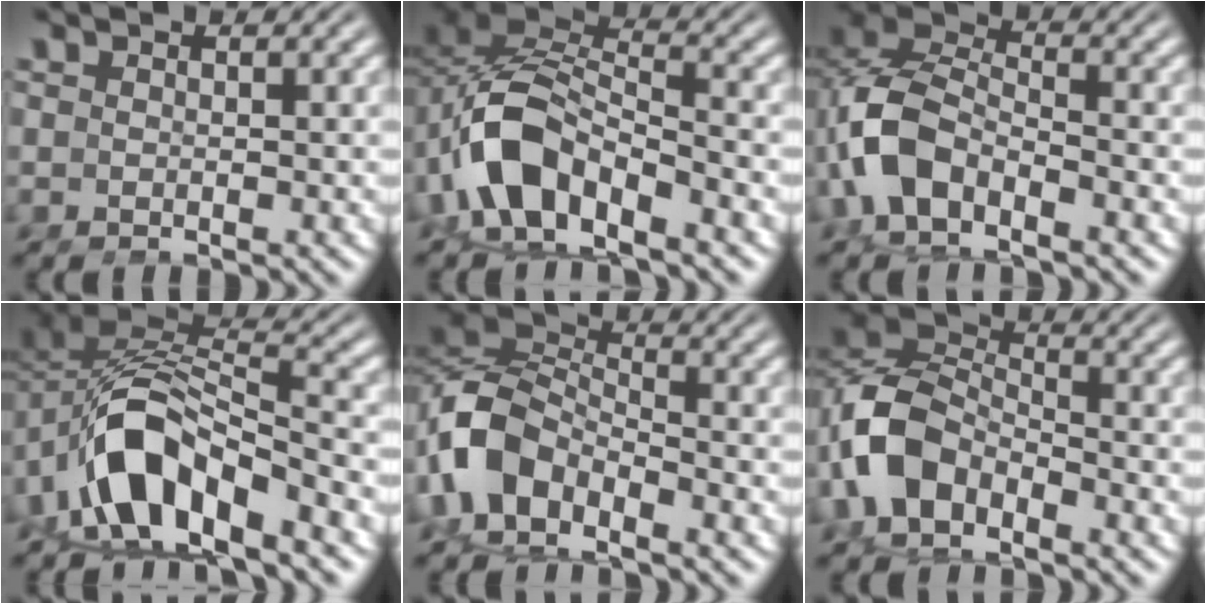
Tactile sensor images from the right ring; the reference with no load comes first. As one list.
[{"total": 9.1, "force": [-2.3, 6.6, 5.9], "torque": [-0.148, -0.017, -0.048]}, {"total": 7.8, "force": [-1.8, 6.0, 4.5], "torque": [-0.137, -0.019, -0.034]}, {"total": 9.9, "force": [-3.1, 6.4, 6.9], "torque": [-0.154, -0.020, -0.057]}, {"total": 7.8, "force": [-1.8, 6.0, 4.7], "torque": [-0.134, -0.015, -0.036]}, {"total": 7.3, "force": [-2.0, 5.9, 3.8], "torque": [-0.117, -0.013, -0.040]}]